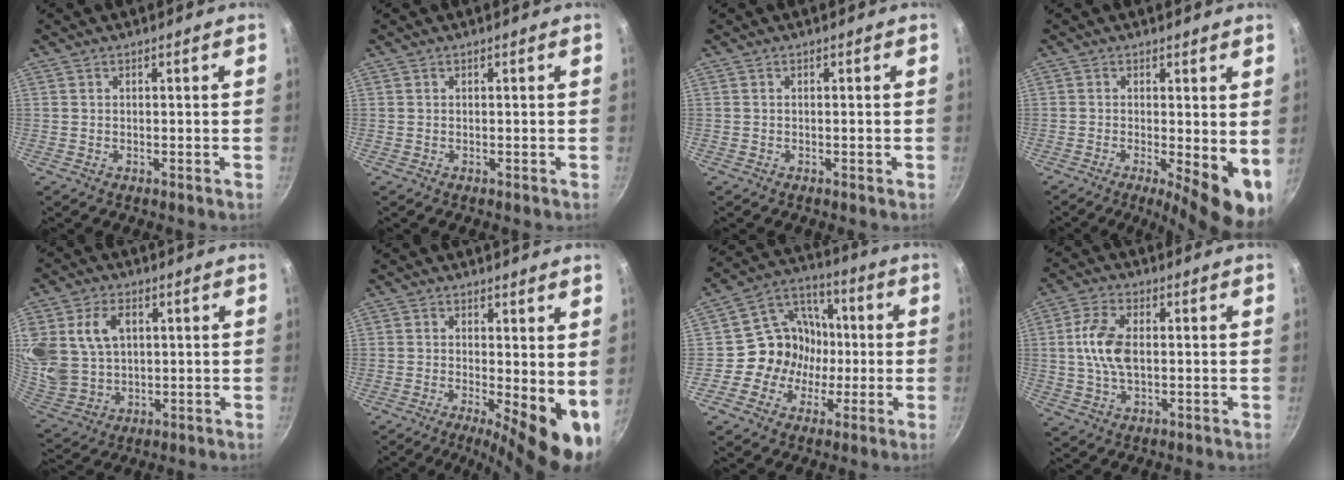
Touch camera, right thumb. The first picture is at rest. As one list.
[{"total": 0.0}, {"total": 0.6, "force": [-0.3, 0.1, 0.5], "torque": [-0.008, 0.002, -0.006]}, {"total": 9.8, "force": [-1.6, 3.1, 9.2], "torque": [-0.108, -0.009, -0.016]}, {"total": 16.4, "force": [4.3, 12.4, 9.9], "torque": [-0.206, -0.004, 0.096]}, {"total": 11.4, "force": [-1.4, 4.0, 10.6], "torque": [-0.122, -0.012, -0.013]}, {"total": 12.4, "force": [-1.8, 11.6, 4.2], "torque": [-0.020, 0.032, -0.049]}, {"total": 8.6, "force": [0.5, 4.9, 7.1], "torque": [-0.137, 0.013, 0.005]}]